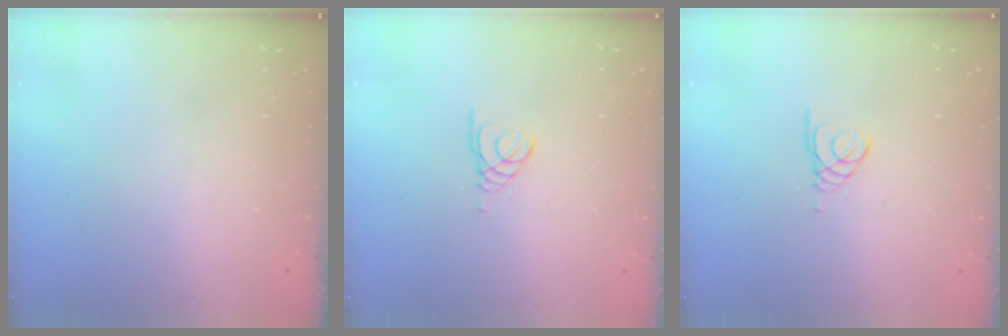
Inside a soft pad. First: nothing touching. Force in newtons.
{"total": 1.1, "press": 1.0, "slide": 0.1}
{"total": 1.1, "press": 1.0, "slide": 0.1}